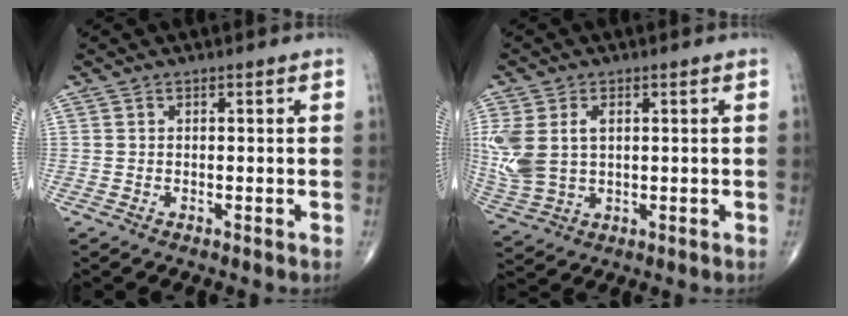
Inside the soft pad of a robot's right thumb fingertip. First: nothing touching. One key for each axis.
{"total": 10.2, "fx": 1.9, "fy": 6.7, "fz": 7.5, "tx": -0.177, "ty": 0.005, "tz": 0.050}